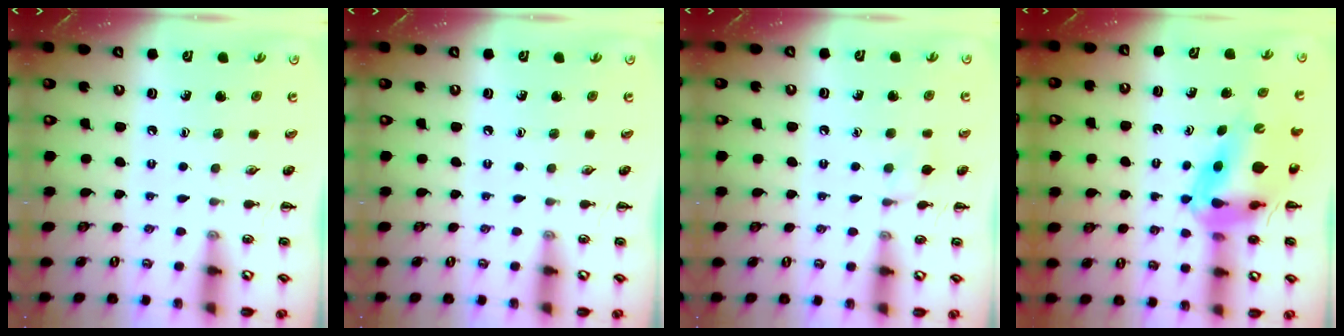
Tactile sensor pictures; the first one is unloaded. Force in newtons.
{"total": 0.0}
{"total": 6.2, "press": 5.8, "slide": 2.2}
{"total": 9.5, "press": 9.0, "slide": 3.0}